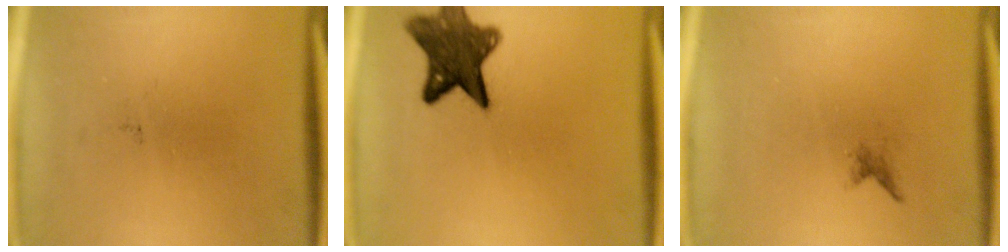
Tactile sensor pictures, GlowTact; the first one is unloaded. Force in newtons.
{"total": 10.5}
{"total": 0.7}